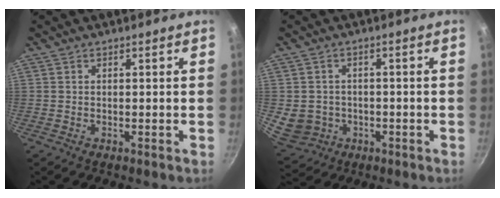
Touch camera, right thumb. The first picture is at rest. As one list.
[{"total": 7.5, "force": [-1.2, 6.7, 3.2], "torque": [-0.043, 0.007, -0.002]}]